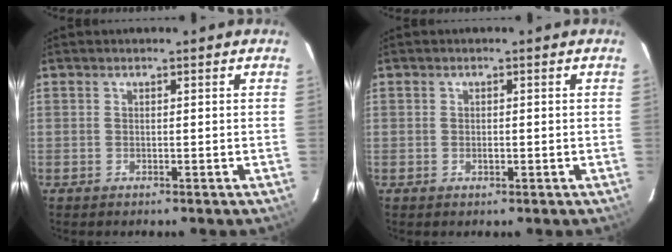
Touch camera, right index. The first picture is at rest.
{"total": 0.9, "force": [-0.2, 0.8, 0.4], "torque": [-0.006, 0.000, -0.001]}